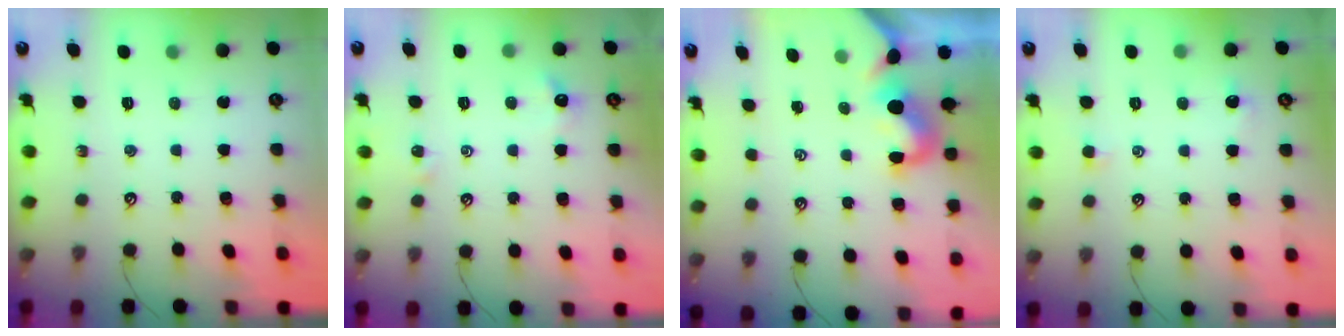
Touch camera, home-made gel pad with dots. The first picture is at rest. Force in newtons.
{"total": 2.5, "press": 2.5, "slide": 0.6}
{"total": 1.2, "press": 1.0, "slide": 0.7}
{"total": 1.8, "press": 1.7, "slide": 0.5}